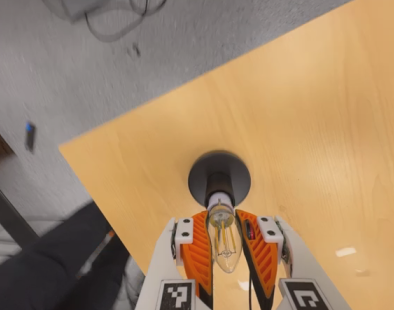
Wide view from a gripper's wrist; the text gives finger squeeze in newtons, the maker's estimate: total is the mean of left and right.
{"total": 17.3, "left": 16.9, "right": 17.7}